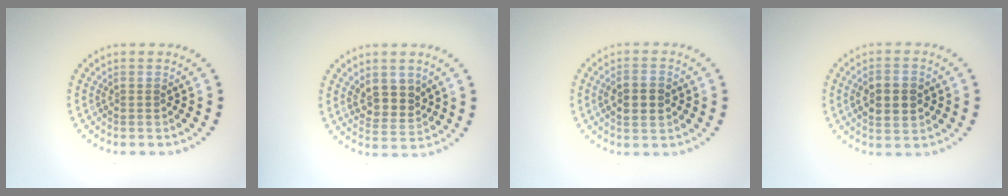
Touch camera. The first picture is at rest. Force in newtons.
{"total": 3.0, "press": 2.8, "slide": 1.3}
{"total": 2.8, "press": 2.8, "slide": 0.2}
{"total": 4.5, "press": 4.5, "slide": 0.5}